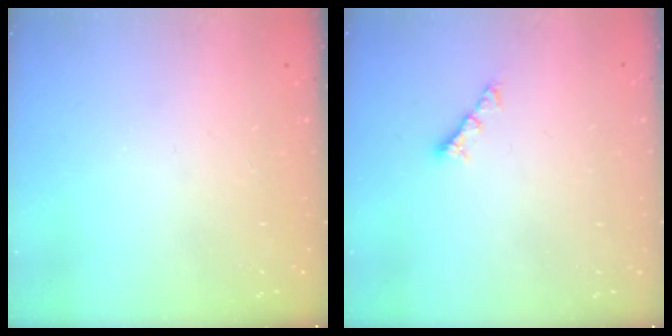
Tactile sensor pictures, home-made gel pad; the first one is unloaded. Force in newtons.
{"total": 3.6, "press": 3.6, "slide": 0.2}